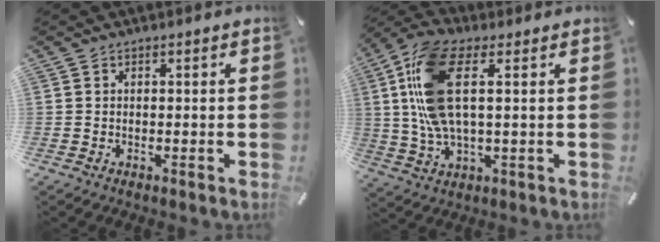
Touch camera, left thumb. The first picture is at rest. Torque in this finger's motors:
{"motor_torque": [0.72, 0.79, 1.09, 0.33, 0.30]}